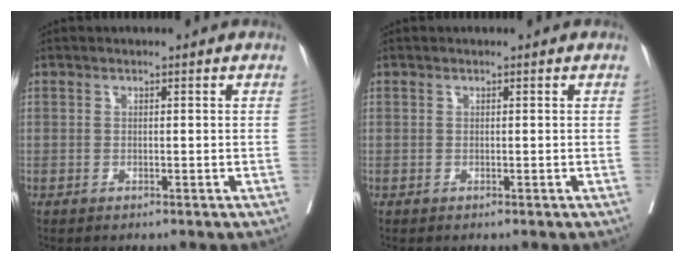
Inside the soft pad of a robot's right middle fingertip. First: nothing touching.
{"total": 0.0}